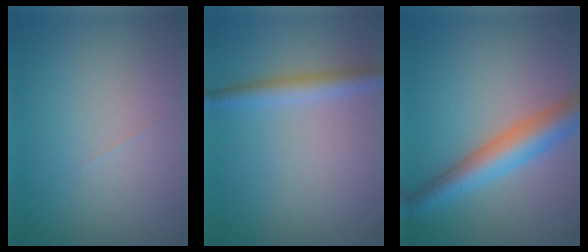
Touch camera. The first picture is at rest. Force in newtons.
{"total": 2.4, "press": 2.4, "slide": 0.0}
{"total": 5.6, "press": 5.6, "slide": 0.1}